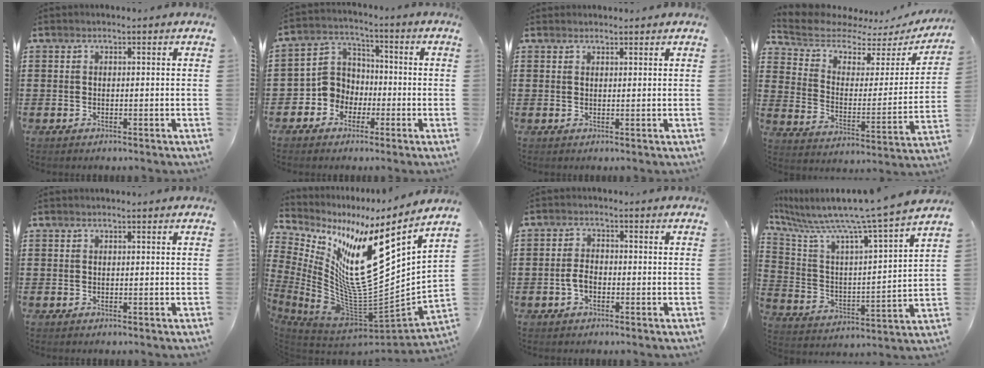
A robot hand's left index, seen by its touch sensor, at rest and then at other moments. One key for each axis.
{"total": 6.4, "fx": -2.2, "fy": 5.7, "fz": 1.7, "tx": -0.070, "ty": 0.007, "tz": -0.048}
{"total": 1.0, "fx": 0.9, "fy": 0.1, "fz": 0.1, "tx": -0.004, "ty": -0.001, "tz": 0.019}
{"total": 5.0, "fx": 4.3, "fy": 2.2, "fz": 1.2, "tx": -0.059, "ty": -0.034, "tz": 0.068}
{"total": 0.0}
{"total": 14.2, "fx": 5.2, "fy": 4.2, "fz": 12.5, "tx": -0.217, "ty": -0.065, "tz": 0.075}
{"total": 2.9, "fx": -0.9, "fy": 1.5, "fz": 2.3, "tx": -0.059, "ty": -0.002, "tz": -0.021}
{"total": 8.9, "fx": 7.9, "fy": -1.0, "fz": 4.0, "tx": -0.116, "ty": -0.075, "tz": 0.119}